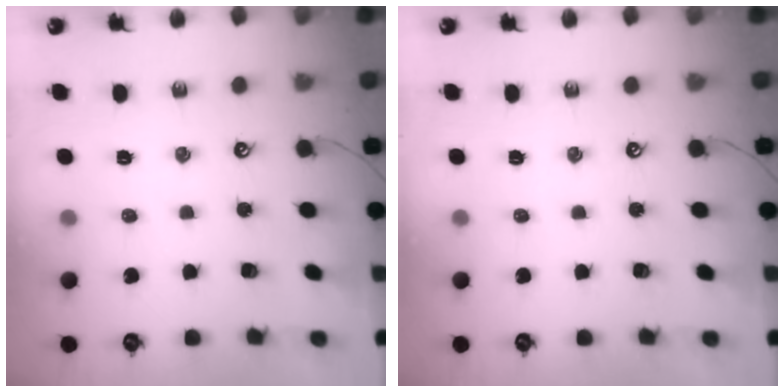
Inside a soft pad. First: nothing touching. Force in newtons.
{"total": 0.0}